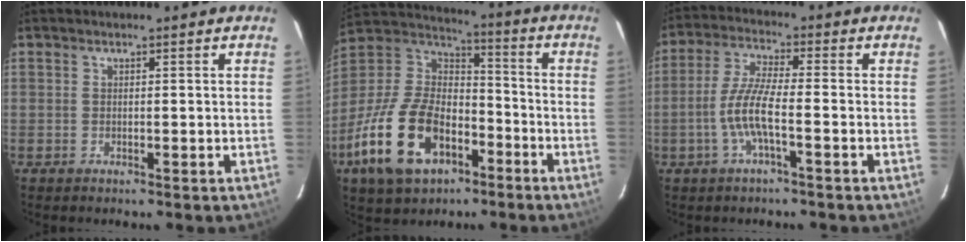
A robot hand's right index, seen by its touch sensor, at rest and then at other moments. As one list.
[{"total": 22.0, "force": [-10.7, 12.8, 14.4], "torque": [-0.322, -0.002, -0.183]}, {"total": 7.6, "force": [-2.5, 1.0, 7.1], "torque": [-0.154, 0.003, -0.050]}]